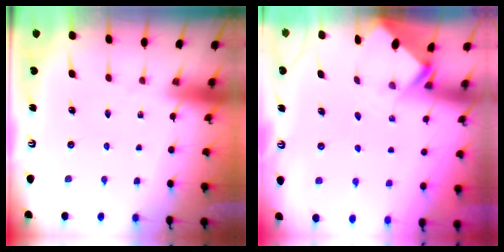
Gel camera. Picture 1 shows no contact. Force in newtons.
{"total": 2.5, "press": 2.5, "slide": 0.2}